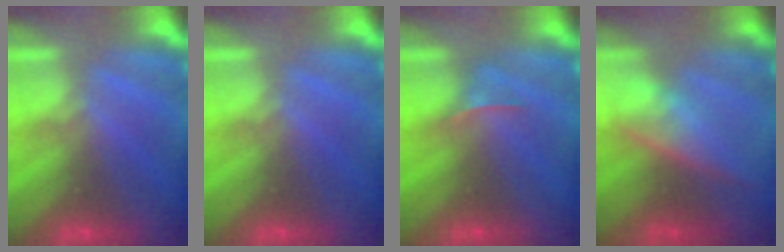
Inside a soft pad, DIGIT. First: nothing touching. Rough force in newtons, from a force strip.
{"total": 0.0}
{"total": 2.4}
{"total": 2.7}